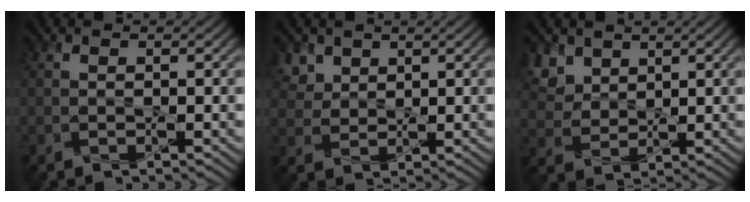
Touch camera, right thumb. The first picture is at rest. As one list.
[{"total": 3.9, "force": [2.4, 2.7, 1.5], "torque": [-0.051, -0.004, 0.054]}, {"total": 5.8, "force": [3.5, 3.8, 2.6], "torque": [-0.090, -0.009, 0.080]}]